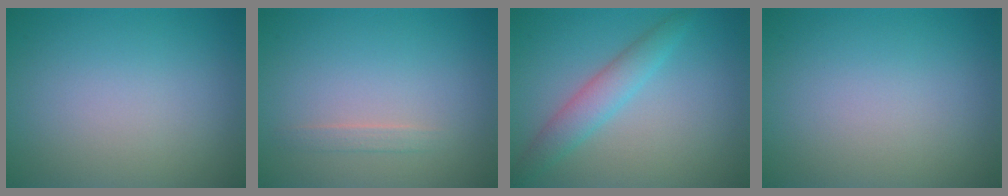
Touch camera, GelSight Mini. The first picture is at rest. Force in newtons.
{"total": 0.9, "press": 0.9, "slide": 0.1}
{"total": 3.0, "press": 3.0, "slide": 0.1}
{"total": 0.0}